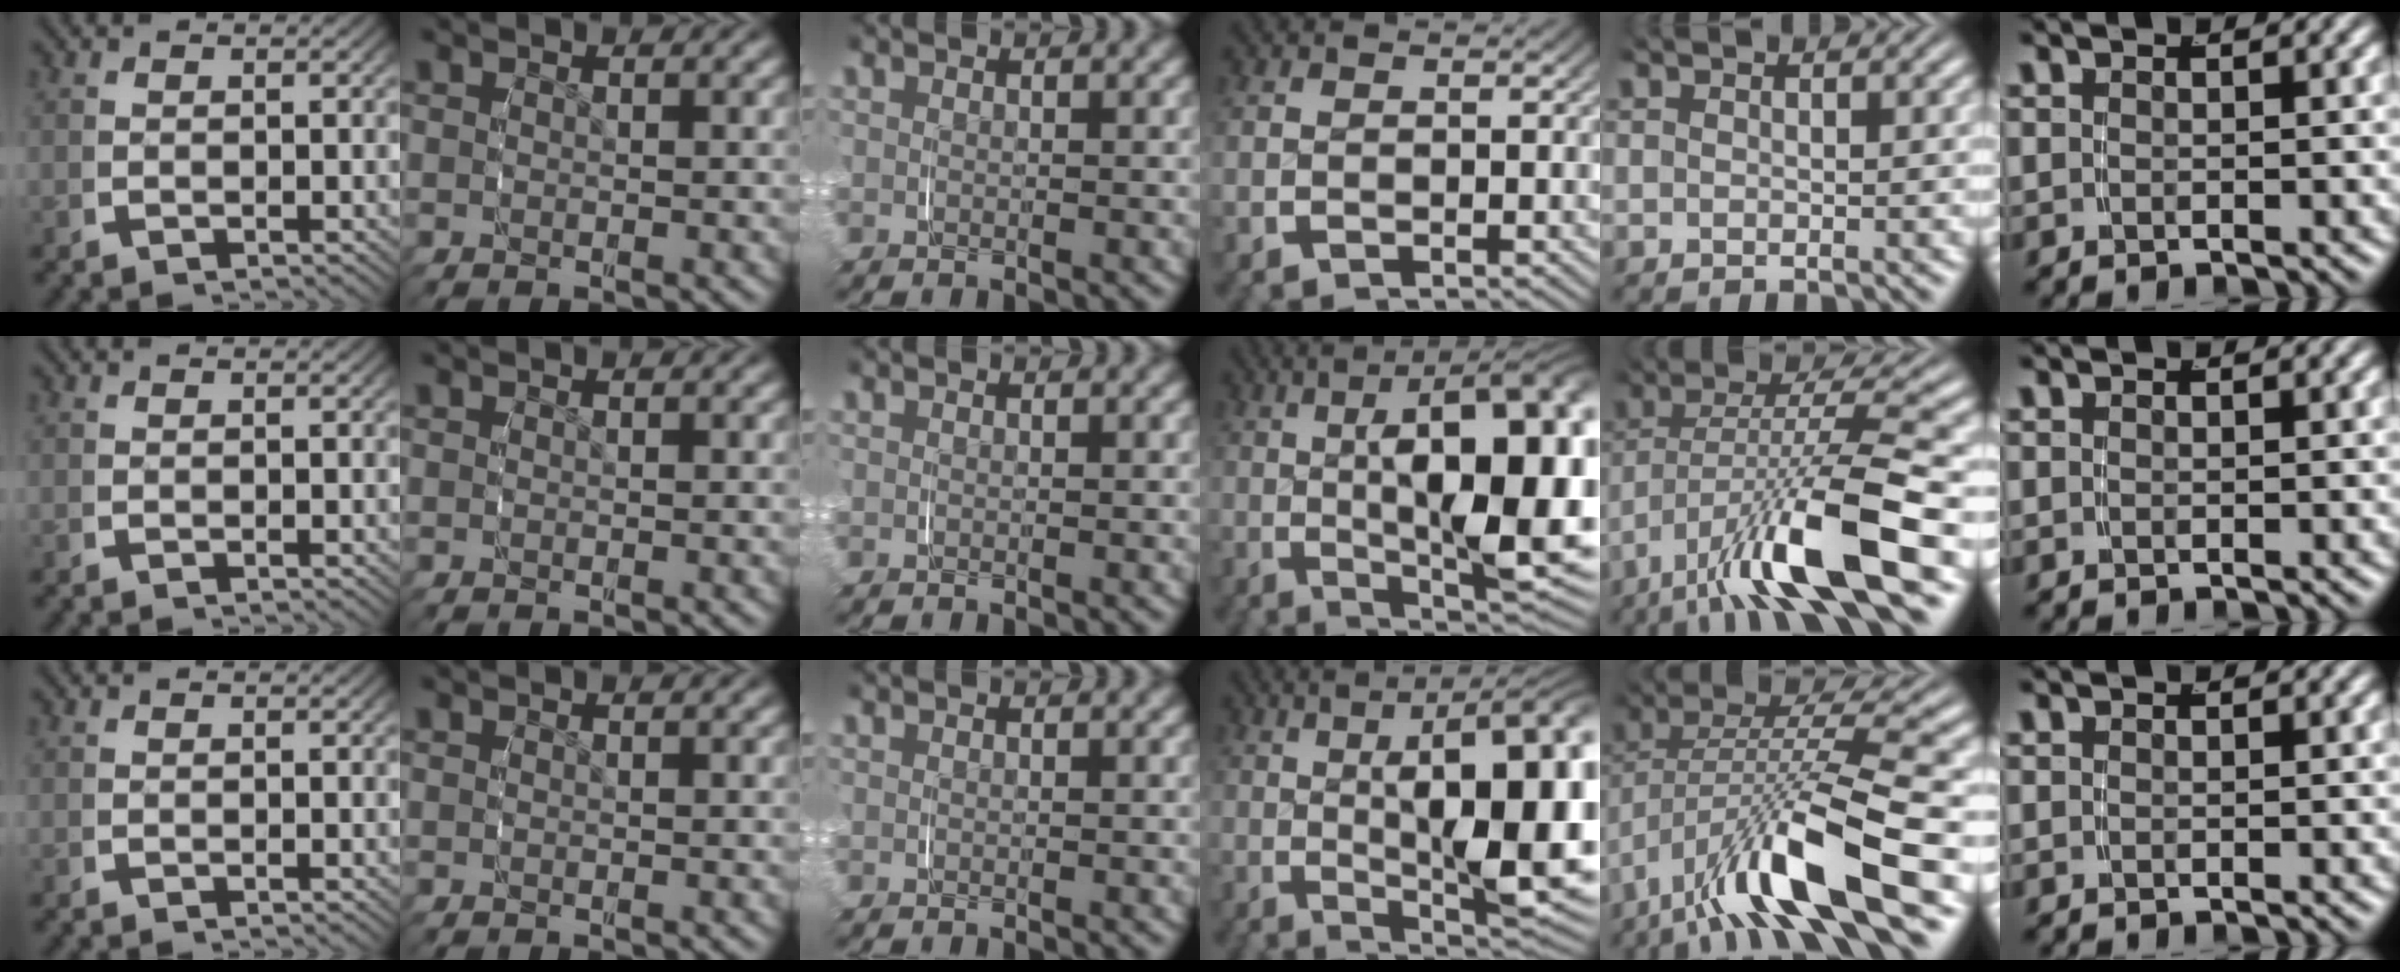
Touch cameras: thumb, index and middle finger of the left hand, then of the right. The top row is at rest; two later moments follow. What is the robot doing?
{"motion": "grasp_and_lifting", "object": "glasses case"}